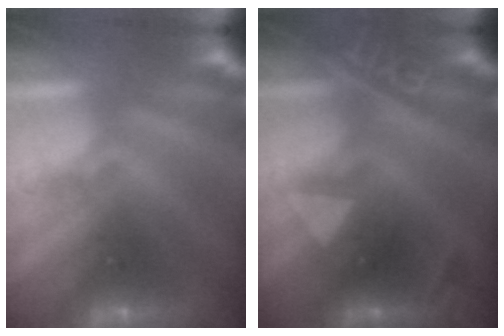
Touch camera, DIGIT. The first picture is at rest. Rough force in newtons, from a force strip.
{"total": 2.4}